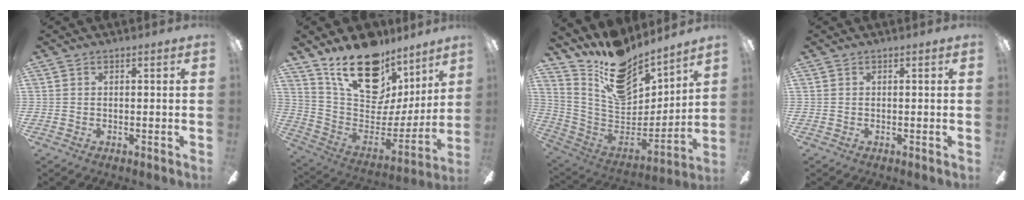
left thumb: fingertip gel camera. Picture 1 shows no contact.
{"total": 23.2, "force": [15.7, 12.0, 12.0], "torque": [-0.184, -0.104, 0.287]}
{"total": 15.6, "force": [11.9, 7.6, 6.6], "torque": [-0.125, -0.092, 0.214]}
{"total": 0.0}